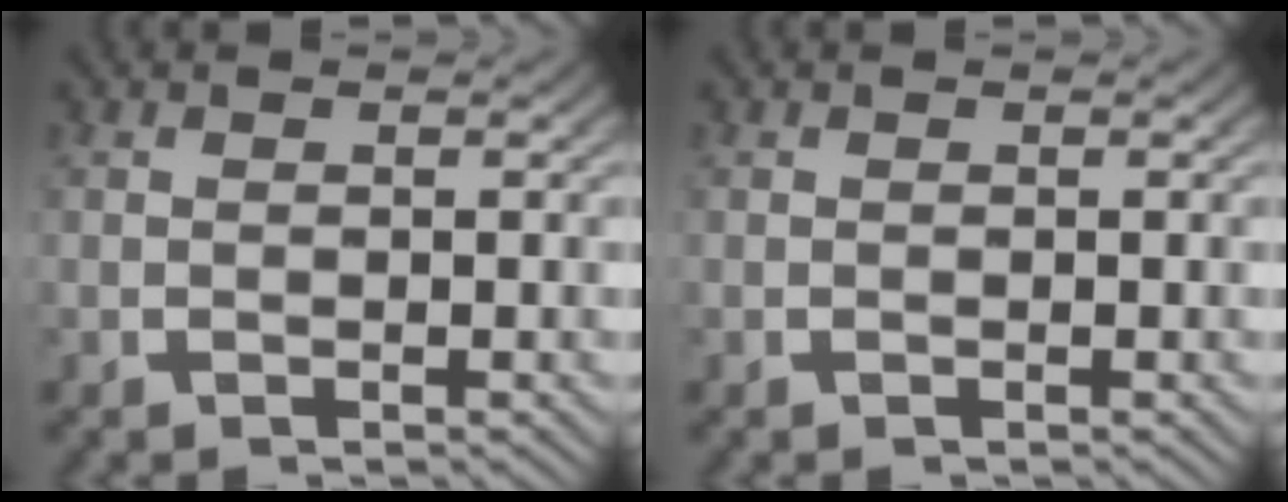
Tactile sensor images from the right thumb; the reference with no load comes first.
{"total": 0.0}